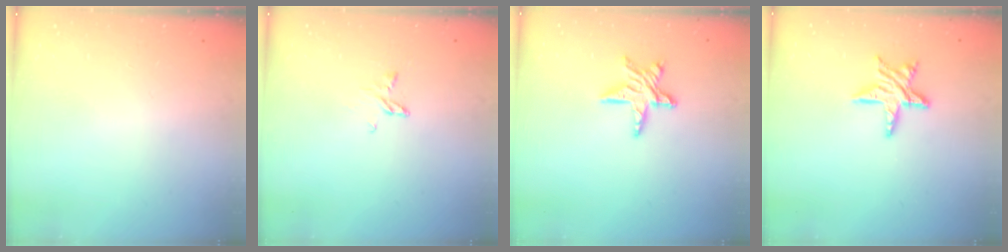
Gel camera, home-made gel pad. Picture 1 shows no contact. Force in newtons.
{"total": 3.2, "press": 3.2, "slide": 0.3}
{"total": 9.7, "press": 9.6, "slide": 0.9}
{"total": 10.6, "press": 10.6, "slide": 0.8}